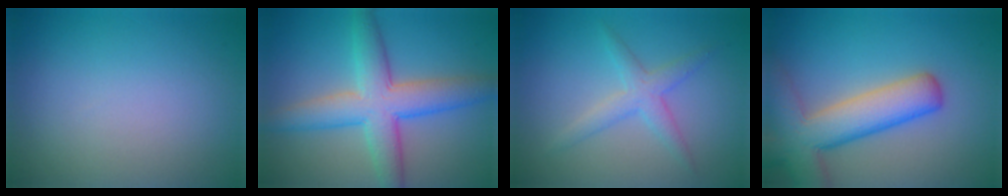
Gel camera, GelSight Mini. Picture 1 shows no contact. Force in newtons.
{"total": 6.9, "press": 6.9, "slide": 0.2}
{"total": 2.5, "press": 2.5, "slide": 0.1}
{"total": 8.2, "press": 8.2, "slide": 0.5}